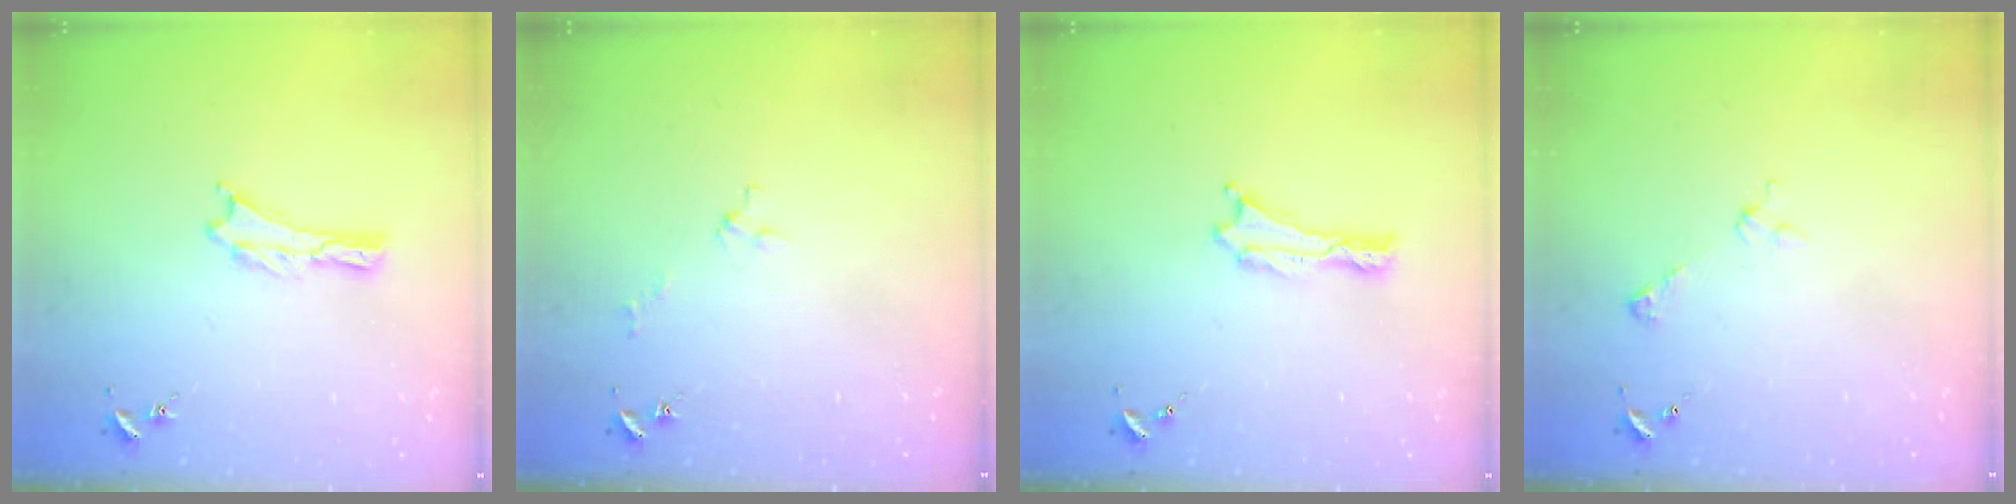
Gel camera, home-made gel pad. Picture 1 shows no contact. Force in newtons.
{"total": 2.0, "press": 2.0, "slide": 0.1}
{"total": 0.0}
{"total": 2.9, "press": 2.9, "slide": 0.3}